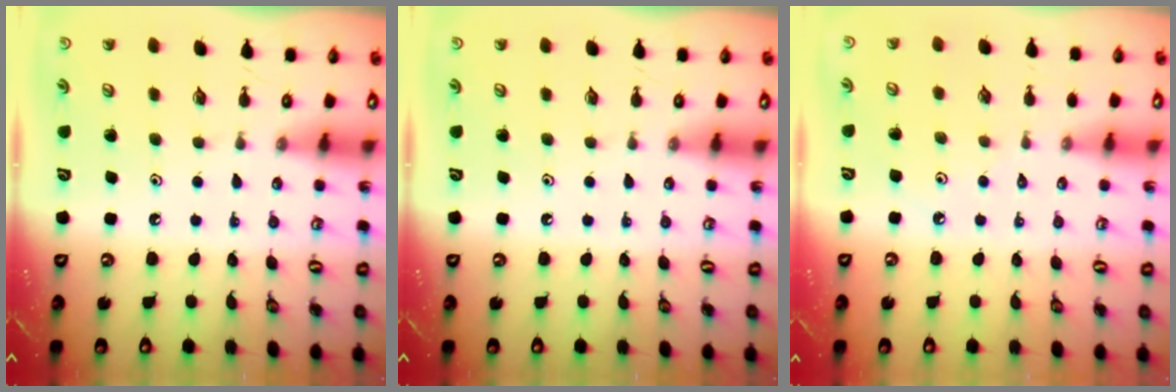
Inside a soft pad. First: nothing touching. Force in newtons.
{"total": 0.0}
{"total": 1.5, "press": 1.4, "slide": 0.4}